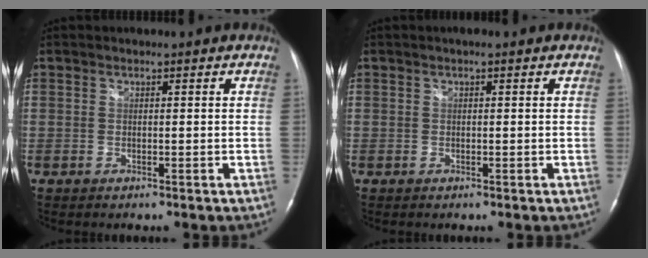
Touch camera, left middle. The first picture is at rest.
{"total": 0.7, "force": [0.4, 0.1, 0.6], "torque": [-0.013, 0.002, 0.003]}